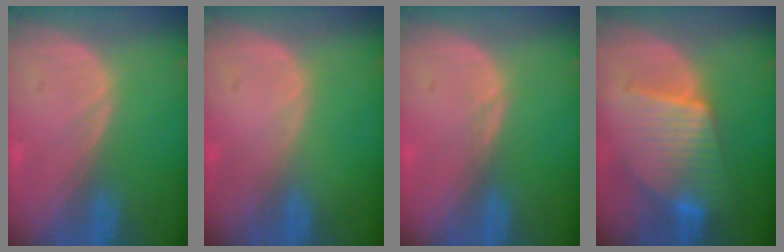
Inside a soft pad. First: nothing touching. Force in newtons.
{"total": 0.0}
{"total": 0.8, "press": 0.6, "slide": 0.6}
{"total": 8.9, "press": 8.9, "slide": 0.5}